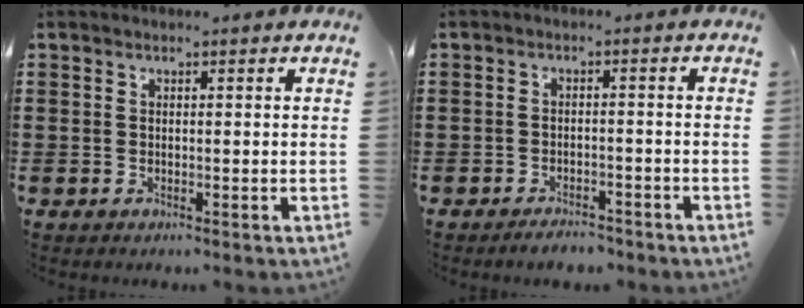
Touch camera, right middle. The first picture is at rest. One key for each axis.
{"total": 2.5, "fx": -2.4, "fy": 0.4, "fz": 0.1, "tx": -0.008, "ty": -0.001, "tz": -0.050}